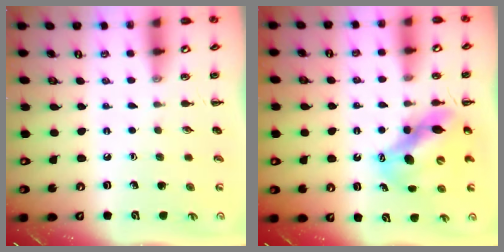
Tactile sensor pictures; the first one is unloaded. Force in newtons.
{"total": 11.1, "press": 10.8, "slide": 2.7}